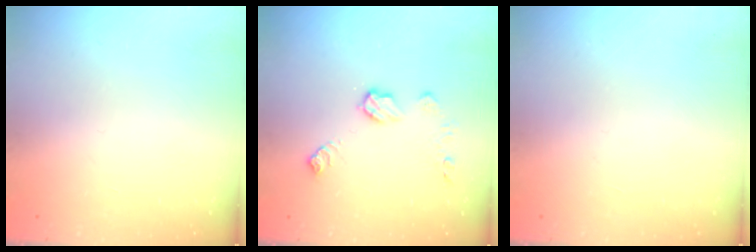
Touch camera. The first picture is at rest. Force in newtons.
{"total": 7.9, "press": 7.9, "slide": 0.3}
{"total": 0.0}